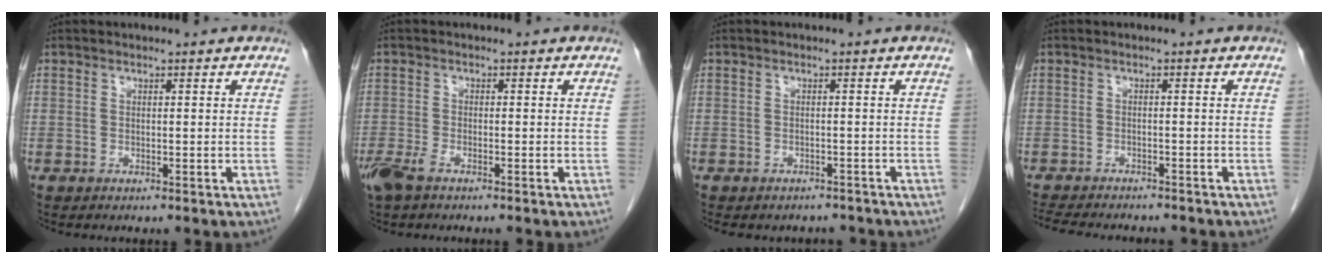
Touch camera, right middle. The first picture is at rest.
{"total": 3.3, "force": [-2.3, 0.9, 2.2], "torque": [-0.049, -0.006, -0.044]}
{"total": 6.1, "force": [-5.3, 2.9, 0.9], "torque": [-0.011, 0.002, -0.062]}
{"total": 10.9, "force": [-9.8, 2.5, 4.1], "torque": [-0.077, -0.008, -0.135]}